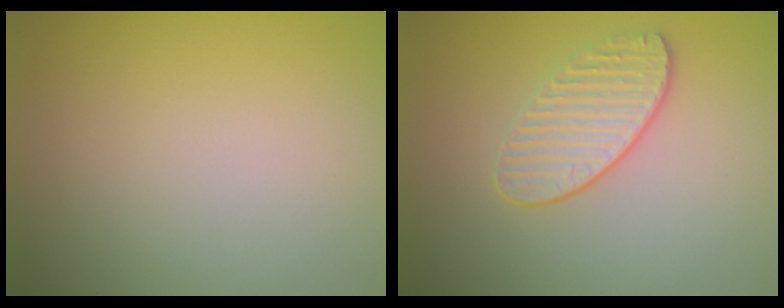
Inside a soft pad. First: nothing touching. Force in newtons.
{"total": 2.2, "press": 1.8, "slide": 1.2}